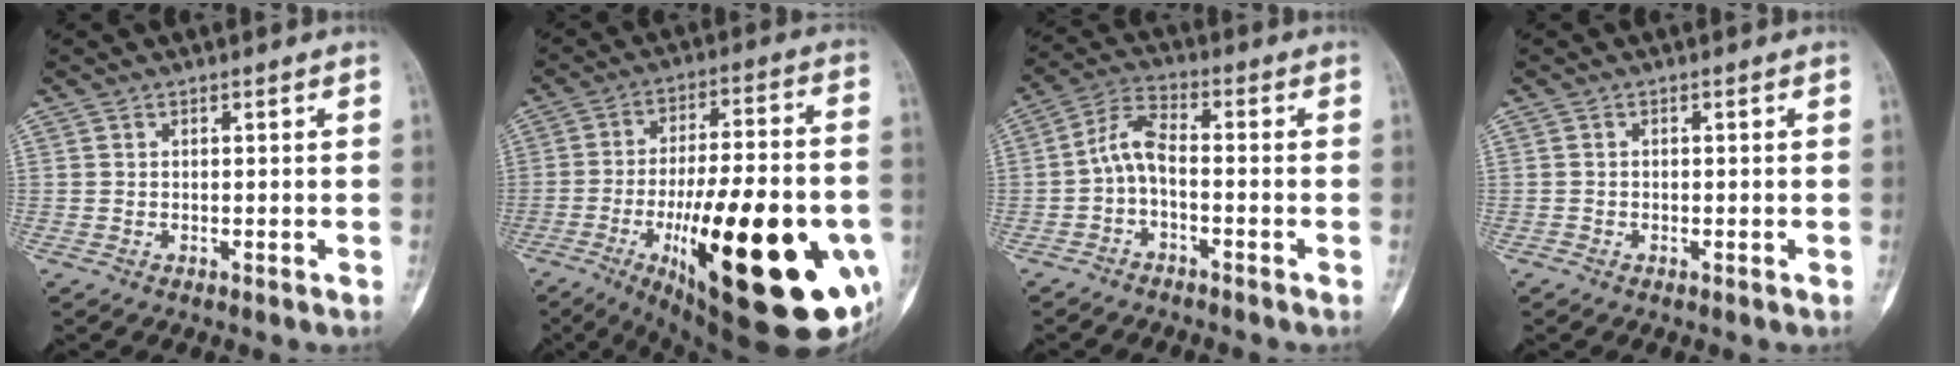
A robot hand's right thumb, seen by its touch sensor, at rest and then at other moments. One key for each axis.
{"total": 35.2, "fx": -10.6, "fy": 10.9, "fz": 31.7, "tx": -0.424, "ty": 0.007, "tz": -0.142}
{"total": 5.8, "fx": -1.8, "fy": 2.4, "fz": 5.0, "tx": -0.106, "ty": 0.033, "tz": -0.046}
{"total": 0.6, "fx": -0.4, "fy": 0.4, "fz": 0.0, "tx": 0.003, "ty": 0.003, "tz": -0.014}